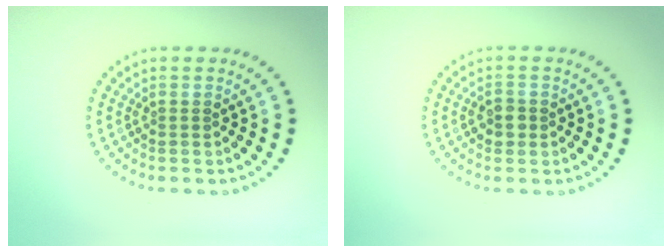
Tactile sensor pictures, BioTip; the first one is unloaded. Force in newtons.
{"total": 1.6, "press": 1.6, "slide": 0.5}